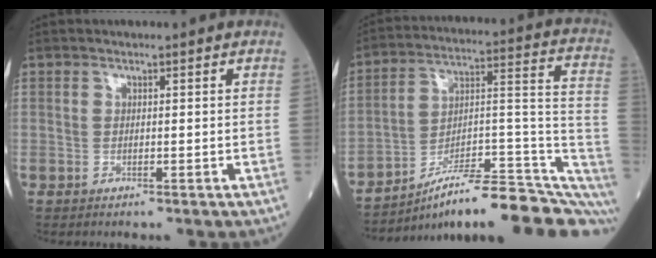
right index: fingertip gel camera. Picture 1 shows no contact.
{"total": 23.8, "force": [-18.8, 3.7, 14.2], "torque": [-0.127, 0.036, -0.276]}